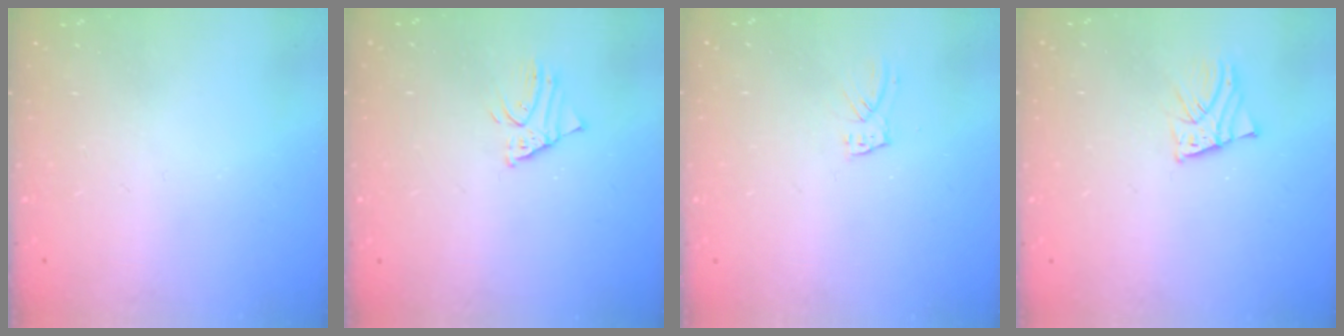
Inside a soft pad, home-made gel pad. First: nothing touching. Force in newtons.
{"total": 2.1, "press": 2.1, "slide": 0.1}
{"total": 5.5, "press": 5.5, "slide": 0.4}
{"total": 2.3, "press": 2.3, "slide": 0.2}